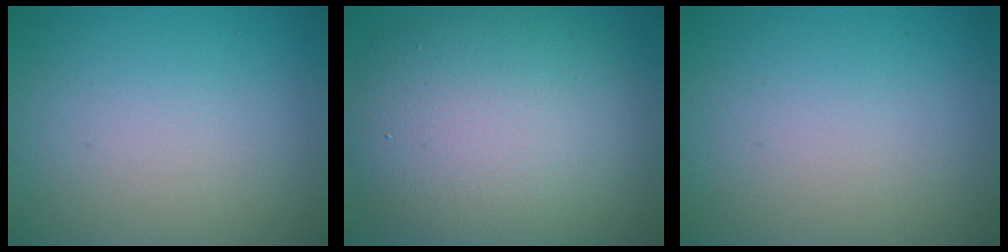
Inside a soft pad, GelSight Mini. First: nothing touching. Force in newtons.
{"total": 11.6, "press": 11.6, "slide": 0.5}
{"total": 0.0}